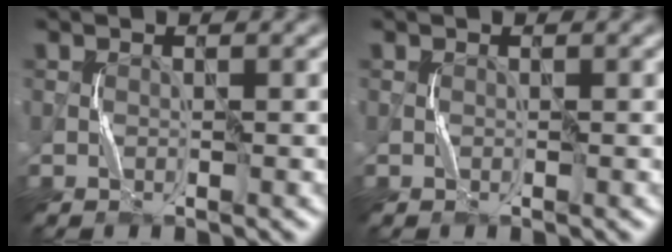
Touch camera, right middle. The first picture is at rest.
{"total": 0.0}